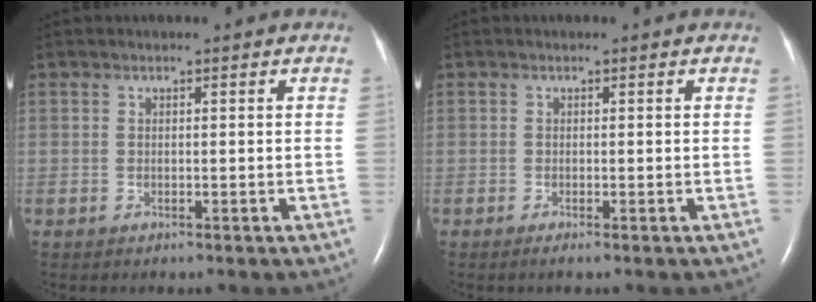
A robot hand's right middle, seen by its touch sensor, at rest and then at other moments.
{"total": 0.7, "force": [-0.4, -0.1, 0.5], "torque": [-0.011, -0.001, -0.008]}